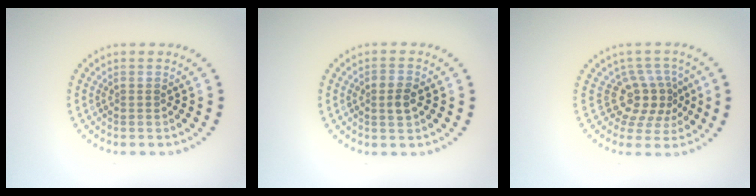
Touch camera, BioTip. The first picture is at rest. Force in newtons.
{"total": 1.9, "press": 1.9, "slide": 0.2}
{"total": 3.7, "press": 2.7, "slide": 2.6}